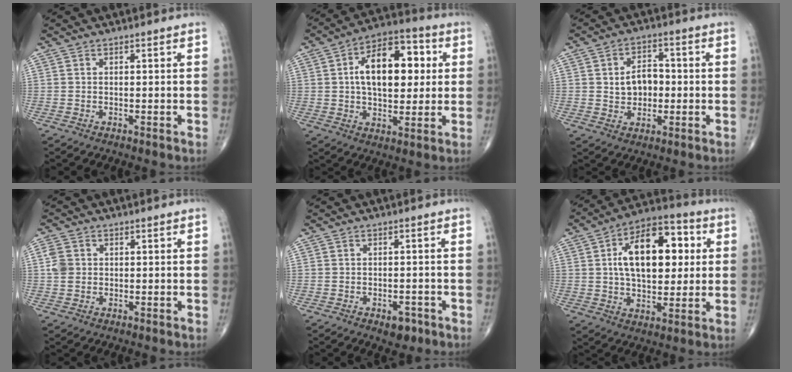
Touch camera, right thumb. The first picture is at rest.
{"total": 16.5, "force": [2.9, 9.2, 13.4], "torque": [-0.179, 0.015, 0.042]}
{"total": 6.9, "force": [0.1, 5.0, 4.8], "torque": [-0.056, 0.012, 0.002]}
{"total": 3.3, "force": [0.4, 2.8, 1.8], "torque": [-0.033, 0.004, 0.006]}
{"total": 3.5, "force": [-1.9, 2.0, 2.1], "torque": [-0.016, 0.007, -0.021]}
{"total": 18.5, "force": [3.6, 10.3, 15.0], "torque": [-0.204, 0.015, 0.053]}